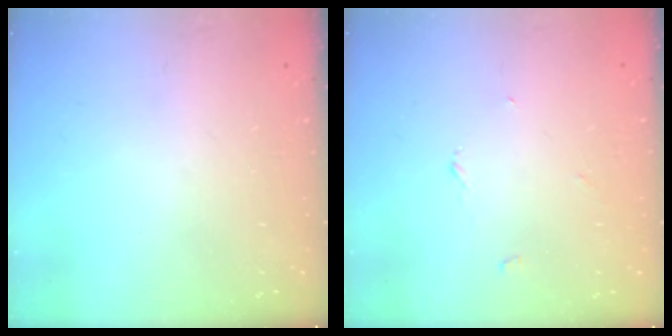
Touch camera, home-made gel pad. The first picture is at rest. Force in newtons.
{"total": 2.7, "press": 2.7, "slide": 0.3}